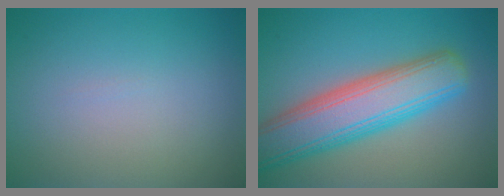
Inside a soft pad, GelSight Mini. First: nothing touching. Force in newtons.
{"total": 8.6, "press": 8.6, "slide": 0.4}